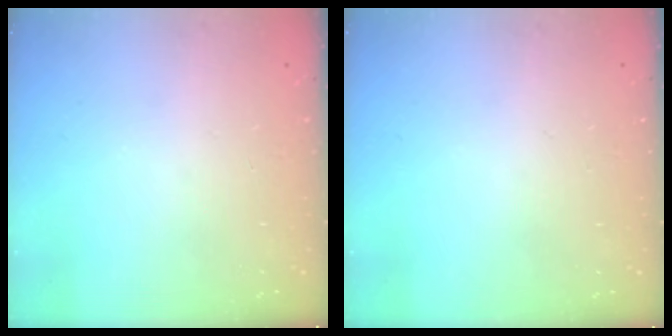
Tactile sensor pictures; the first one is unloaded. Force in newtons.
{"total": 0.0}